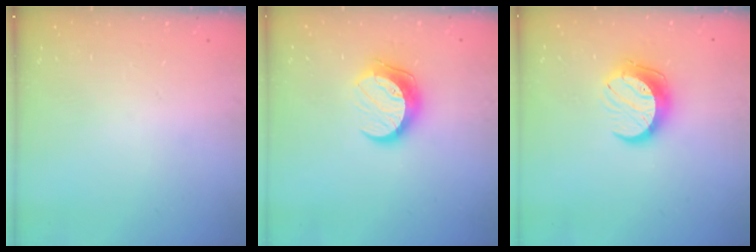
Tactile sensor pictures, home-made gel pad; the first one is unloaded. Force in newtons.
{"total": 10.5, "press": 10.5, "slide": 0.5}
{"total": 11.3, "press": 11.2, "slide": 0.7}